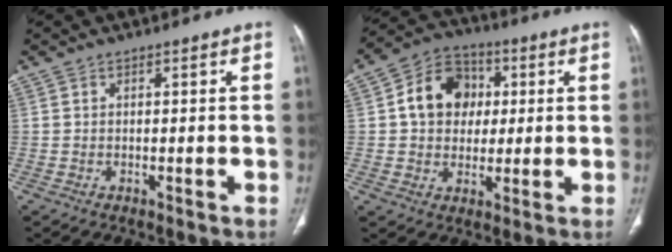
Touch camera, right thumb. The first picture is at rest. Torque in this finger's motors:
{"motor_torque": [-0.22, 1.89, 0.72, -0.06, 0.04]}